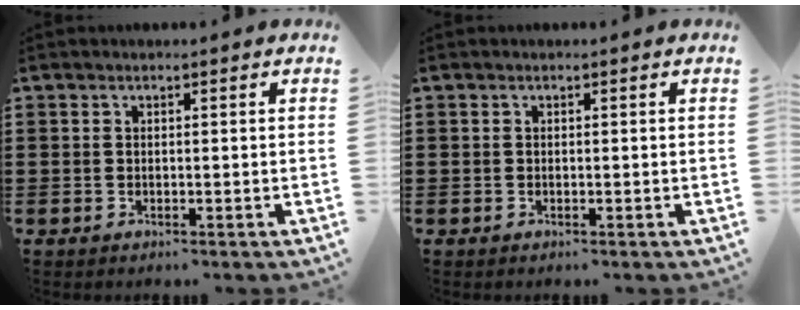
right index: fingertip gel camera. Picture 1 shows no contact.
{"total": 0.0}